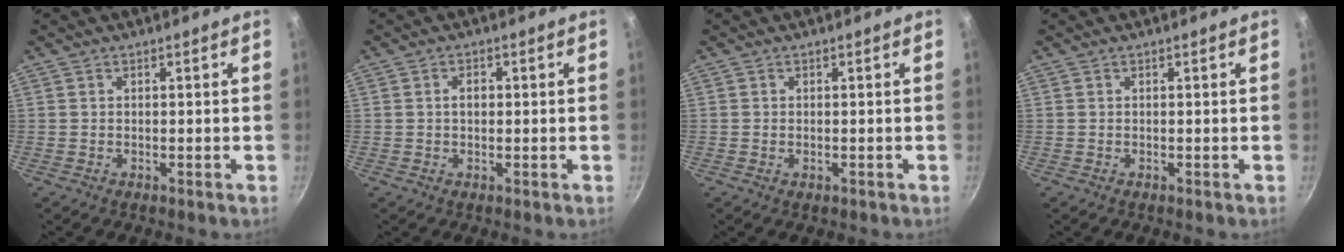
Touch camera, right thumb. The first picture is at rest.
{"total": 2.2, "force": [0.2, 1.5, 1.6], "torque": [-0.017, 0.007, 0.002]}
{"total": 0.6, "force": [-0.2, 0.4, 0.4], "torque": [-0.006, 0.000, -0.004]}
{"total": 0.0}